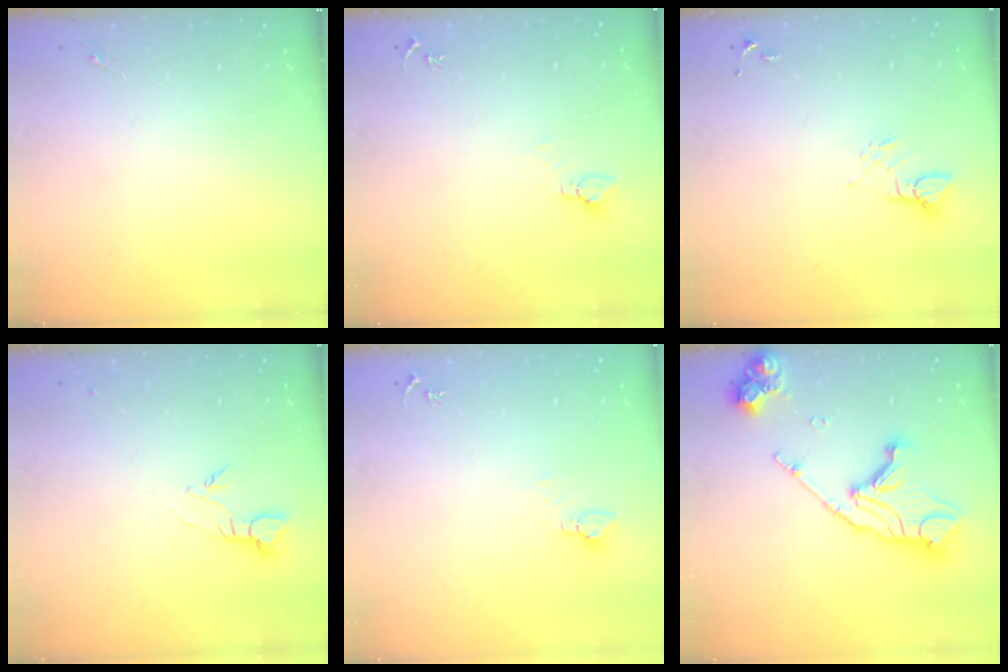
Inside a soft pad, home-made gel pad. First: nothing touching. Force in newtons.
{"total": 2.7, "press": 2.7, "slide": 0.1}
{"total": 4.1, "press": 4.1, "slide": 0.2}
{"total": 3.7, "press": 3.6, "slide": 0.3}
{"total": 2.7, "press": 2.7, "slide": 0.1}
{"total": 19.5, "press": 19.4, "slide": 2.1}